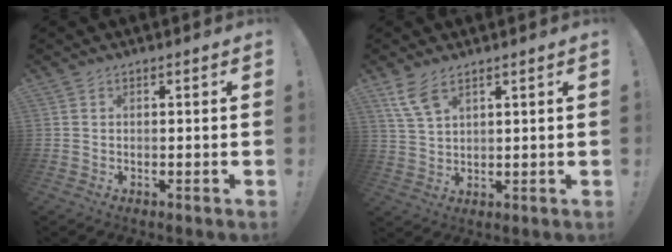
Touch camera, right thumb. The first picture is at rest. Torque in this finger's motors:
{"motor_torque": [0.04, -0.01, -0.13, -0.17, 0.01]}